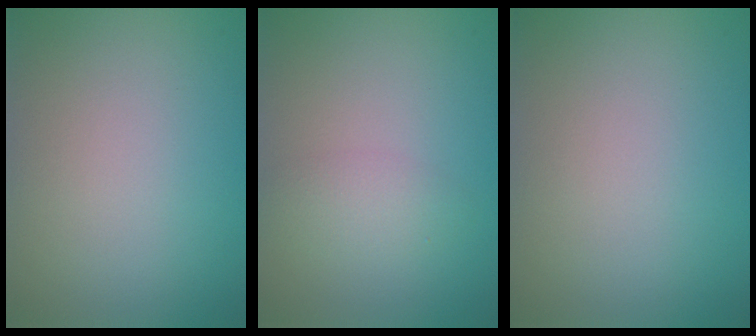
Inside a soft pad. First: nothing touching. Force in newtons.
{"total": 1.9, "press": 1.9, "slide": 0.1}
{"total": 0.0}